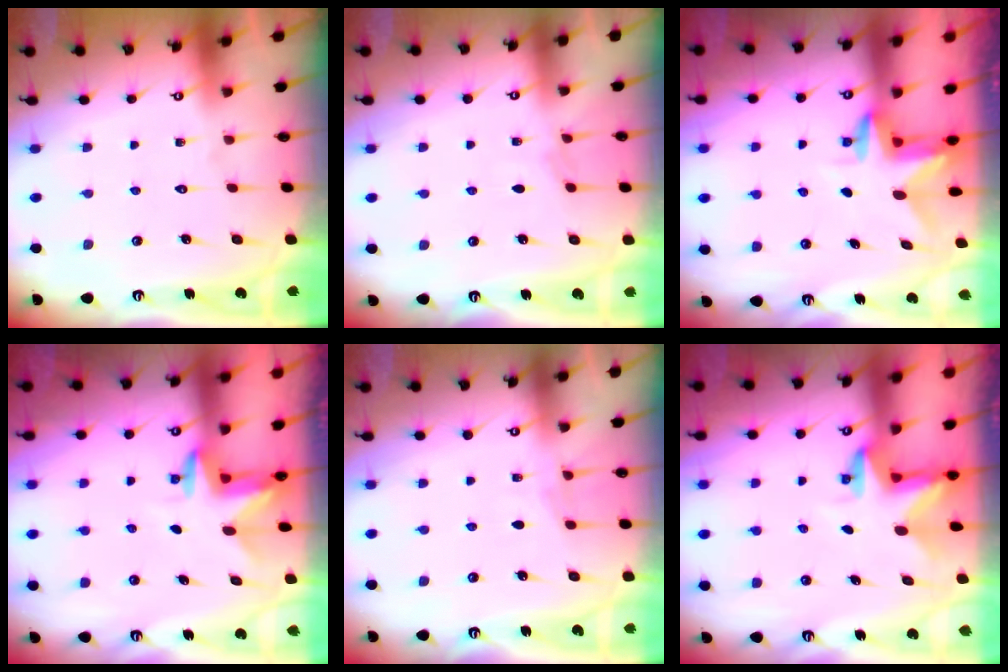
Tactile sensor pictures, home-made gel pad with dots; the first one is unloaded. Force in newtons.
{"total": 2.8, "press": 2.8, "slide": 0.5}
{"total": 3.0, "press": 3.0, "slide": 0.3}
{"total": 2.6, "press": 2.6, "slide": 0.2}
{"total": 3.7, "press": 3.7, "slide": 0.4}
{"total": 2.8, "press": 2.8, "slide": 0.2}